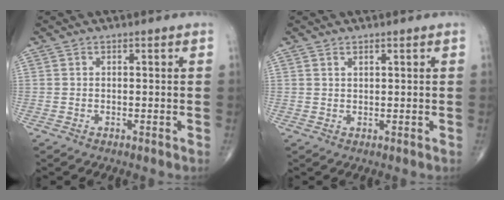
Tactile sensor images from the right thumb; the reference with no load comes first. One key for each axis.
{"total": 0.8, "fx": 0.6, "fy": 0.3, "fz": 0.3, "tx": -0.002, "ty": -0.005, "tz": 0.010}